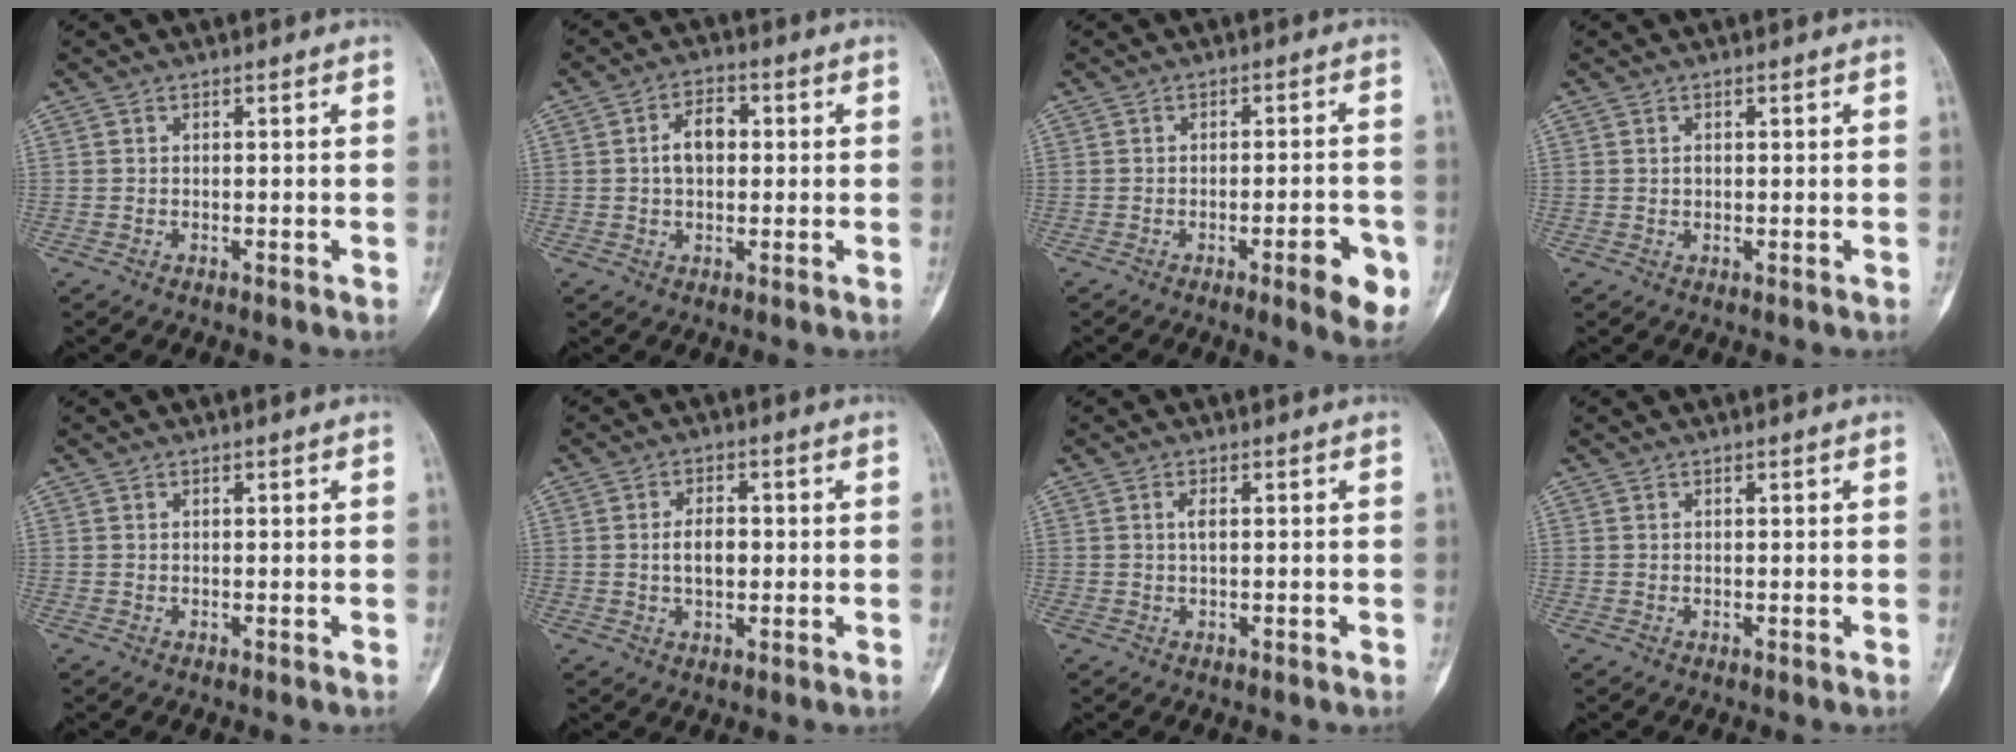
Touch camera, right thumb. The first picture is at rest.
{"total": 5.8, "force": [0.5, 3.8, 4.3], "torque": [-0.059, 0.017, 0.003]}
{"total": 8.3, "force": [-3.5, 2.0, 7.3], "torque": [-0.080, 0.010, -0.041]}
{"total": 0.8, "force": [0.2, 0.6, 0.5], "torque": [0.000, 0.006, 0.004]}
{"total": 0.0}
{"total": 4.7, "force": [0.1, 2.9, 3.7], "torque": [-0.054, 0.006, 0.000]}
{"total": 1.5, "force": [0.4, 0.6, 1.3], "torque": [-0.027, 0.003, 0.005]}
{"total": 0.0}